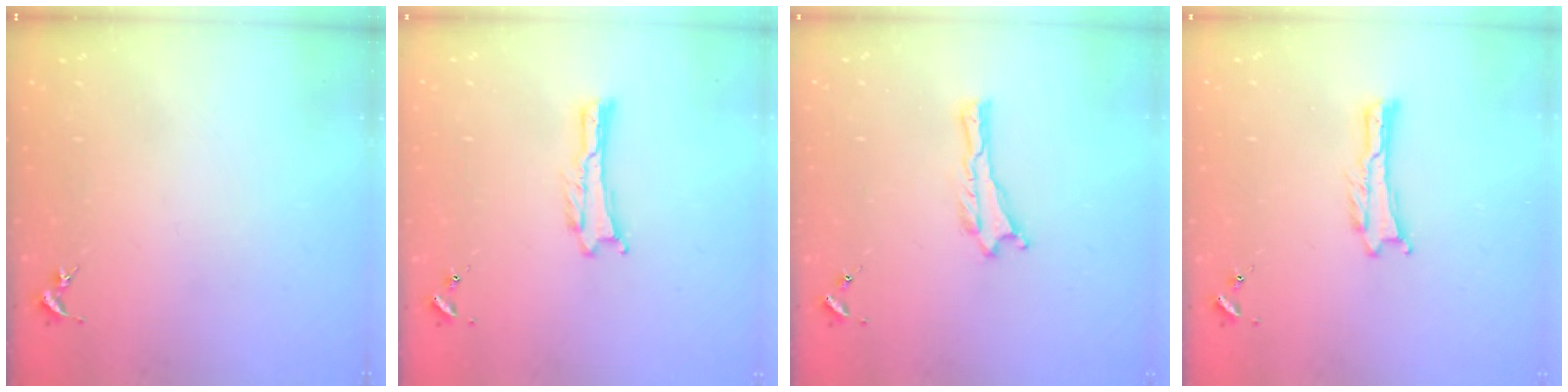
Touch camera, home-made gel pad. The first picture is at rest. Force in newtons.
{"total": 0.0}
{"total": 0.0}
{"total": 0.0}